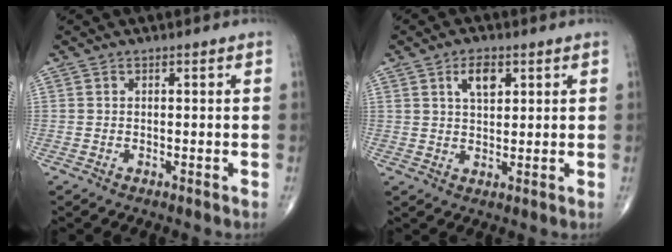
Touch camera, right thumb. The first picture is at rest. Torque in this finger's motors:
{"motor_torque": [0.59, 0.72, 0.50, 0.23, 0.00]}